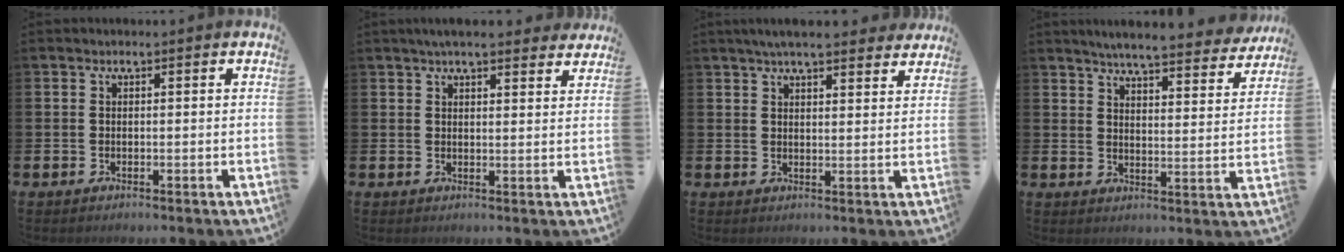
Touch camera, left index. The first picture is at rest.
{"total": 4.2, "force": [3.9, 0.6, 1.4], "torque": [-0.033, -0.011, 0.070]}
{"total": 5.0, "force": [4.7, 0.6, 1.8], "torque": [-0.035, -0.016, 0.083]}
{"total": 5.9, "force": [5.6, 0.2, 1.7], "torque": [-0.042, -0.038, 0.093]}